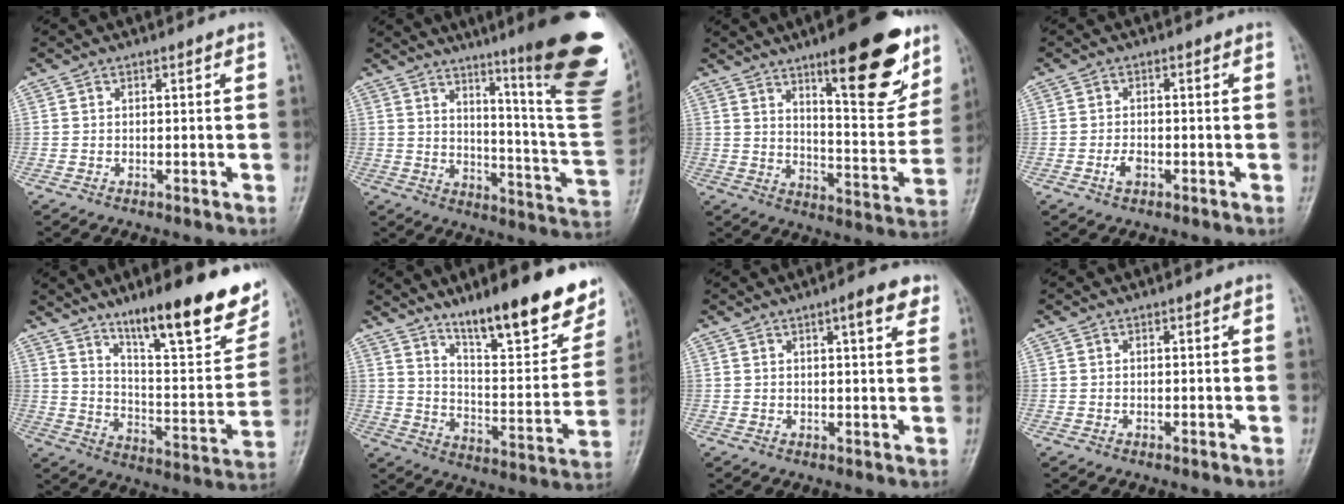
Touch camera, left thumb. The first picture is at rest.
{"total": 26.4, "force": [14.7, 3.1, 21.7], "torque": [-0.230, -0.081, 0.202]}
{"total": 19.4, "force": [11.4, 5.6, 14.7], "torque": [-0.159, -0.064, 0.171]}
{"total": 2.3, "force": [-1.0, 1.4, 1.6], "torque": [-0.028, 0.003, -0.020]}
{"total": 23.6, "force": [15.2, 5.5, 17.2], "torque": [-0.215, -0.069, 0.239]}
{"total": 20.1, "force": [13.9, 5.0, 13.6], "torque": [-0.157, -0.080, 0.221]}
{"total": 5.0, "force": [2.8, 1.2, 3.9], "torque": [-0.046, -0.009, 0.034]}
{"total": 0.0}